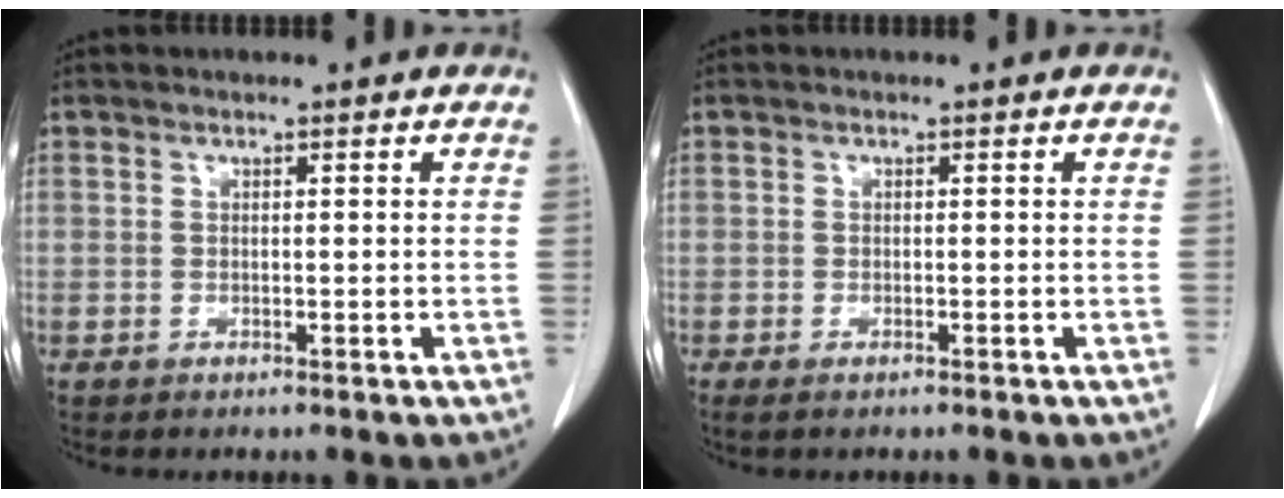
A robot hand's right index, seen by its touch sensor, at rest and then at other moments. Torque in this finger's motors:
{"motor_torque": [-0.10, 0.12, -0.09, 0.01]}